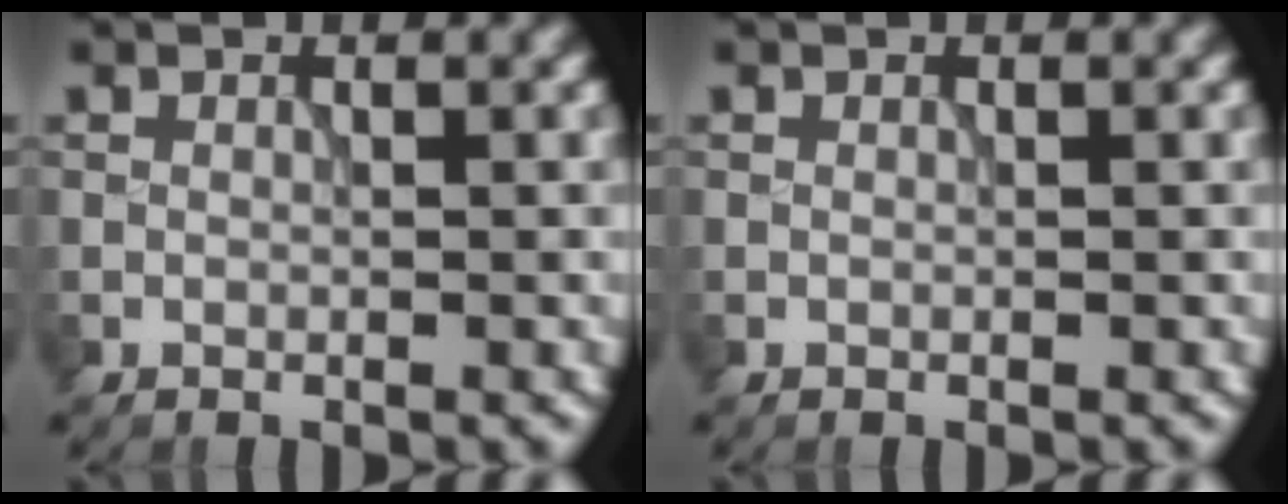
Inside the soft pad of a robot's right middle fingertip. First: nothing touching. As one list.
[{"total": 0.0}]